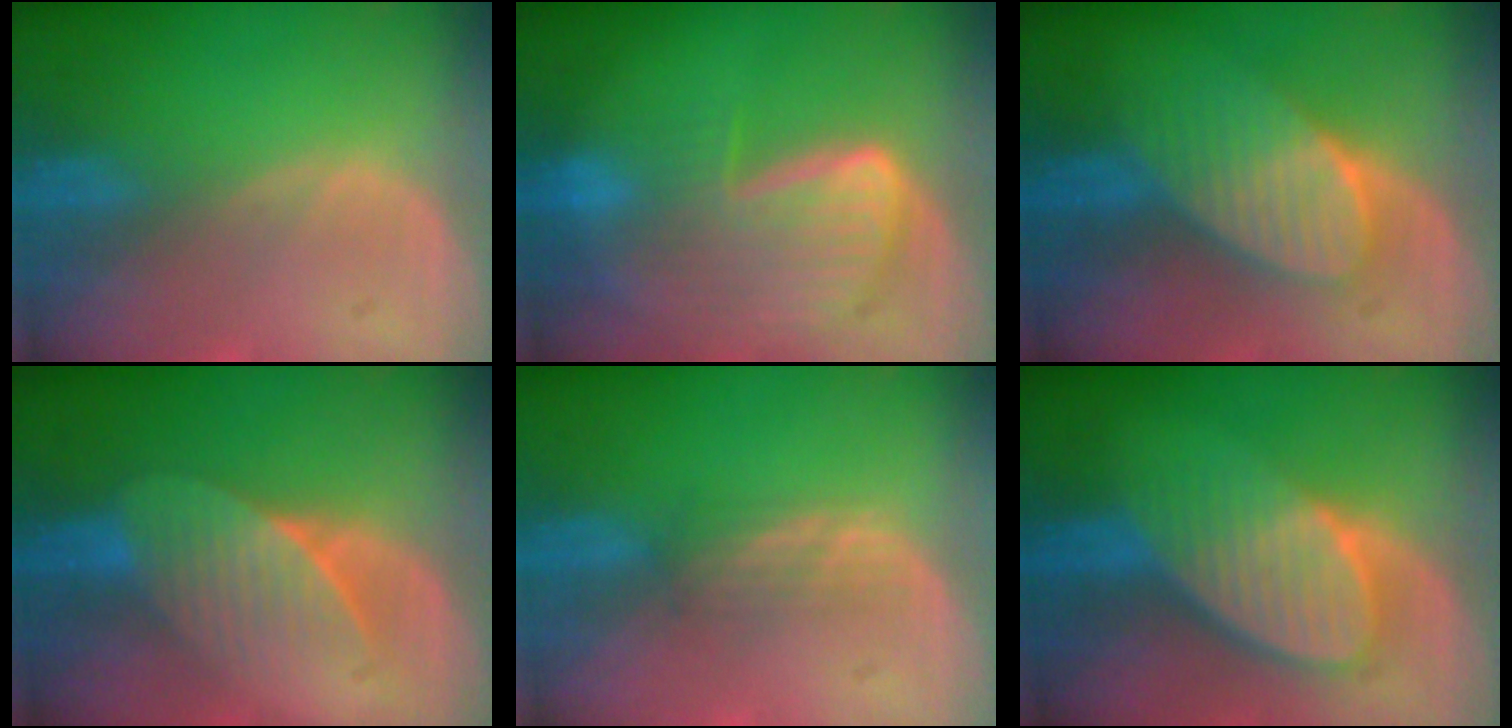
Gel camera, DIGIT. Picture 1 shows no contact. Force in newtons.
{"total": 9.2, "press": 8.1, "slide": 4.3}
{"total": 7.0, "press": 6.9, "slide": 1.2}
{"total": 7.0, "press": 6.6, "slide": 2.3}
{"total": 2.2, "press": 2.2, "slide": 0.4}
{"total": 8.3, "press": 7.7, "slide": 3.1}